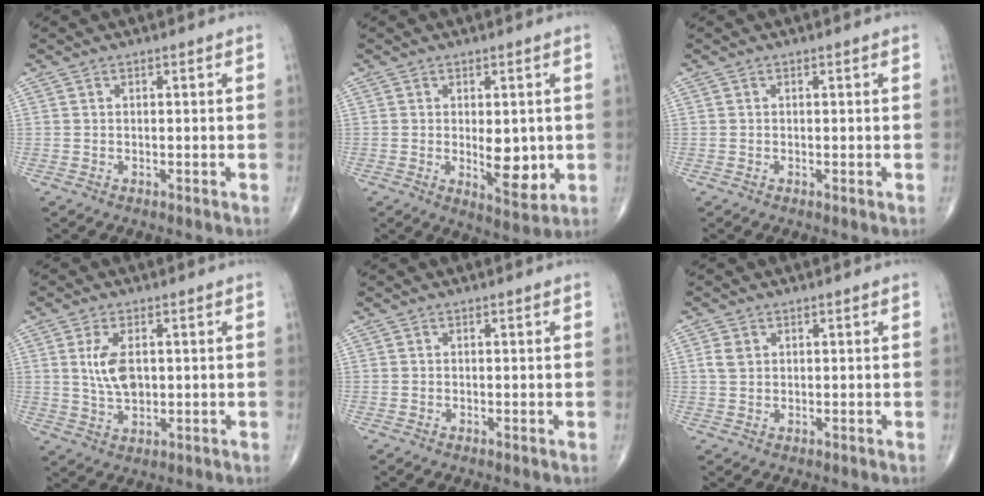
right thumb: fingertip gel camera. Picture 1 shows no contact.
{"total": 7.4, "force": [-0.3, 3.2, 6.7], "torque": [-0.078, -0.015, 0.006]}
{"total": 0.0}
{"total": 6.6, "force": [1.1, 3.5, 5.4], "torque": [-0.103, -0.005, 0.025]}
{"total": 0.0}
{"total": 2.3, "force": [0.7, 1.7, 1.3], "torque": [-0.024, 0.002, 0.017]}